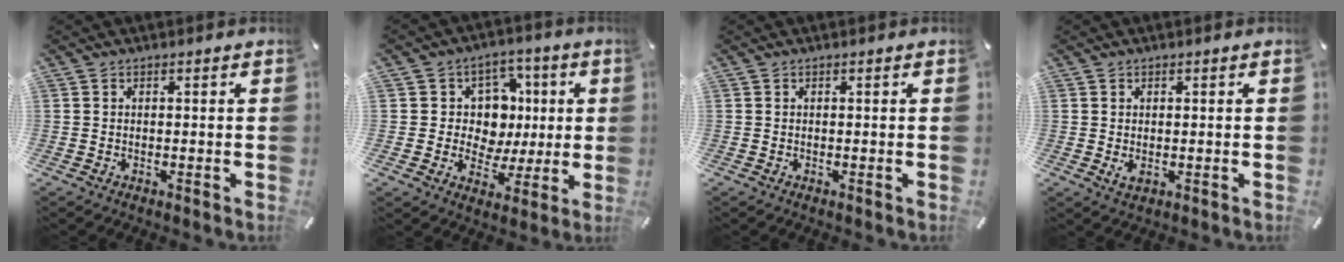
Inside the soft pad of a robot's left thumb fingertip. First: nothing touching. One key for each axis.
{"total": 10.9, "fx": 0.5, "fy": 10.4, "fz": 3.3, "tx": -0.044, "ty": -0.004, "tz": 0.018}
{"total": 0.0}
{"total": 1.7, "fx": -0.2, "fy": 1.1, "fz": 1.2, "tx": -0.021, "ty": -0.003, "tz": -0.006}